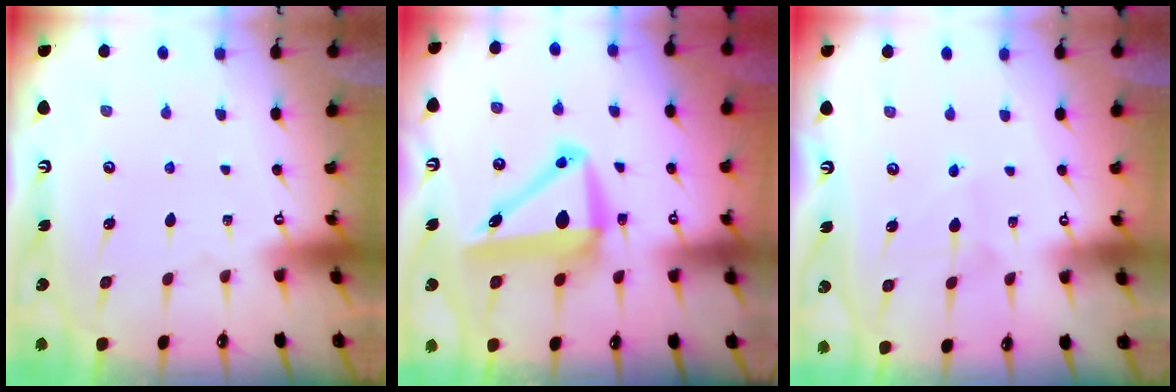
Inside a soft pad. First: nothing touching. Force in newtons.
{"total": 10.8, "press": 10.2, "slide": 3.5}
{"total": 3.3, "press": 3.3, "slide": 0.3}